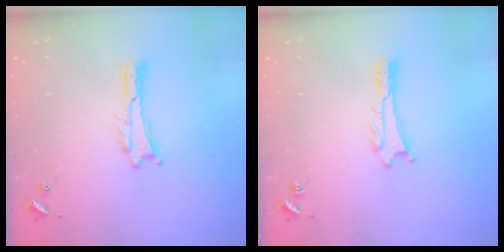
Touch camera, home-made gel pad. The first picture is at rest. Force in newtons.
{"total": 0.6, "press": 0.6, "slide": 0.1}